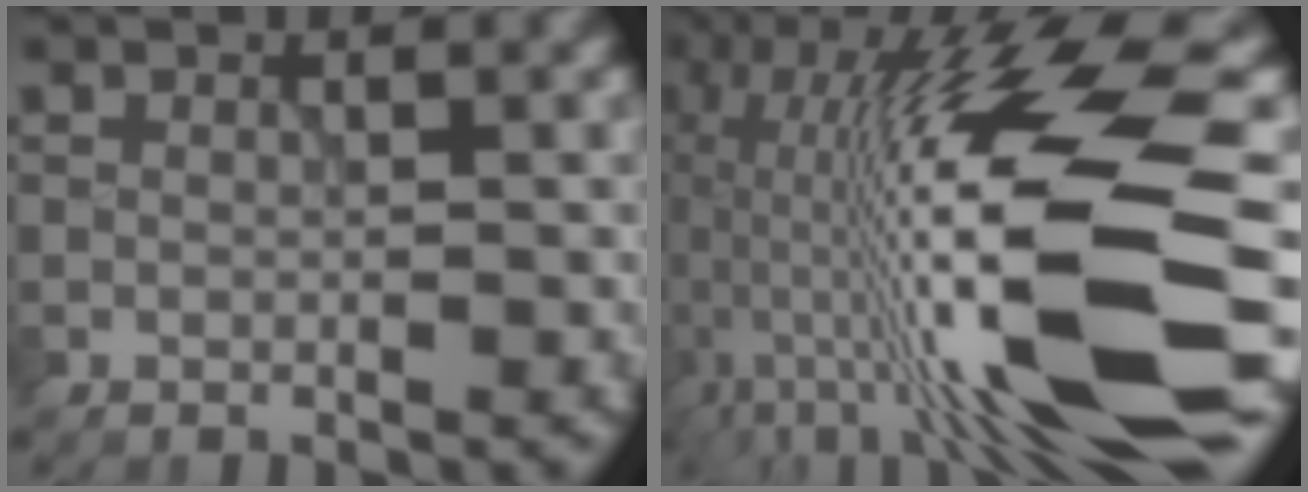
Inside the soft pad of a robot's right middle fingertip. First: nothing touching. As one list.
[{"total": 18.9, "force": [-1.2, 4.7, 18.3], "torque": [-0.337, 0.019, -0.023]}]